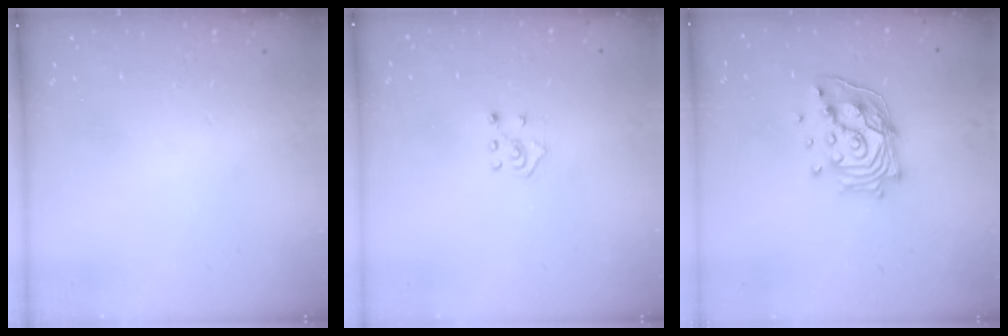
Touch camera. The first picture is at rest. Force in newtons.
{"total": 2.3, "press": 2.3, "slide": 0.5}
{"total": 15.9, "press": 15.1, "slide": 5.1}